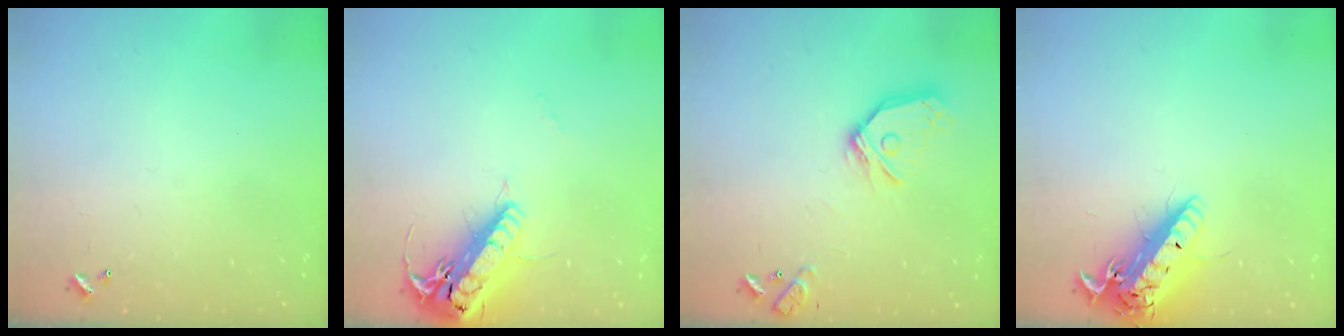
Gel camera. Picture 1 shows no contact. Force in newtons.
{"total": 19.2, "press": 18.9, "slide": 3.3}
{"total": 15.0, "press": 14.9, "slide": 2.2}
{"total": 17.4, "press": 16.9, "slide": 4.1}